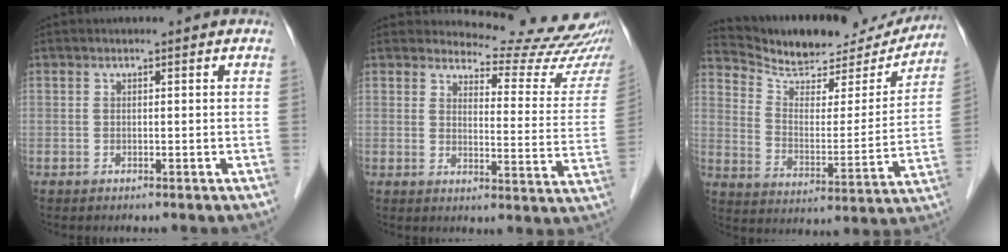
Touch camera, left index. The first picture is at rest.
{"total": 17.6, "force": [17.1, 2.6, 3.1], "torque": [-0.018, -0.108, 0.169]}
{"total": 19.6, "force": [18.4, 5.2, 4.2], "torque": [-0.064, -0.021, 0.263]}